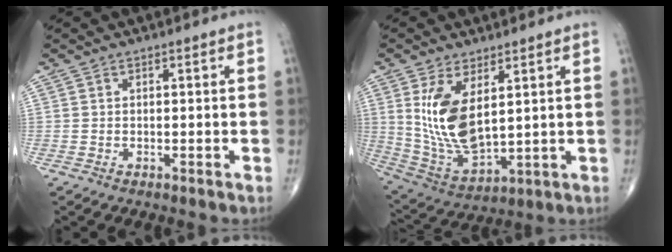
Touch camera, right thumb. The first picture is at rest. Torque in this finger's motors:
{"motor_torque": [-0.30, 0.29, 1.30, 0.51, 0.13]}